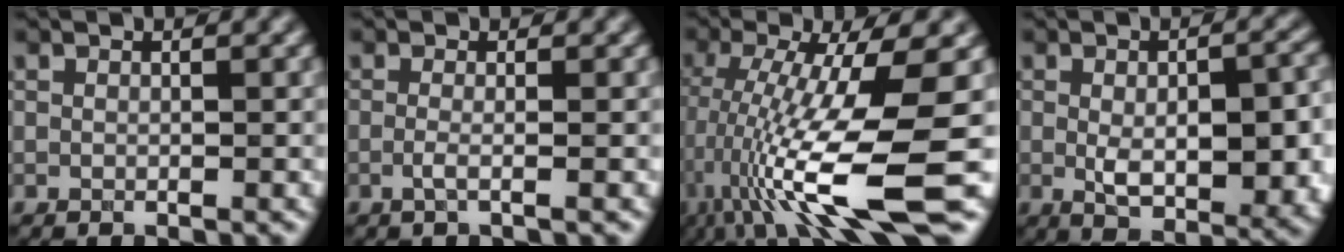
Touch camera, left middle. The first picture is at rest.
{"total": 1.3, "force": [-0.3, 0.4, 1.2], "torque": [-0.022, -0.005, -0.006]}
{"total": 12.7, "force": [-3.9, 2.1, 11.9], "torque": [-0.229, -0.011, -0.048]}
{"total": 8.1, "force": [-0.9, 3.5, 7.2], "torque": [-0.118, -0.014, 0.004]}